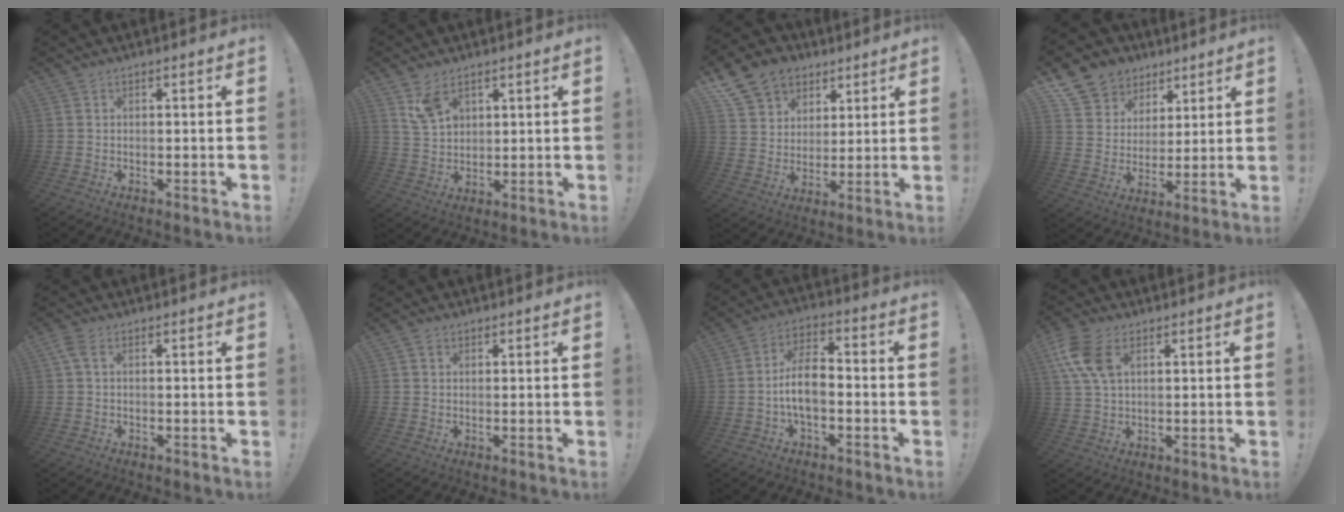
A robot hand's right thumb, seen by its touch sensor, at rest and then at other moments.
{"total": 7.2, "force": [4.4, 4.4, 3.5], "torque": [-0.060, -0.016, 0.086]}
{"total": 13.7, "force": [7.8, 10.4, 4.5], "torque": [-0.069, -0.044, 0.154]}
{"total": 11.1, "force": [6.6, 8.6, 2.5], "torque": [-0.043, -0.049, 0.133]}
{"total": 2.6, "force": [0.7, 1.2, 2.2], "torque": [-0.053, 0.007, 0.016]}
{"total": 1.2, "force": [0.8, 0.9, 0.3], "torque": [-0.003, 0.002, 0.014]}
{"total": 10.1, "force": [-2.6, 5.1, 8.3], "torque": [-0.160, 0.011, -0.045]}
{"total": 10.9, "force": [3.9, 6.3, 8.0], "torque": [-0.178, -0.002, 0.076]}